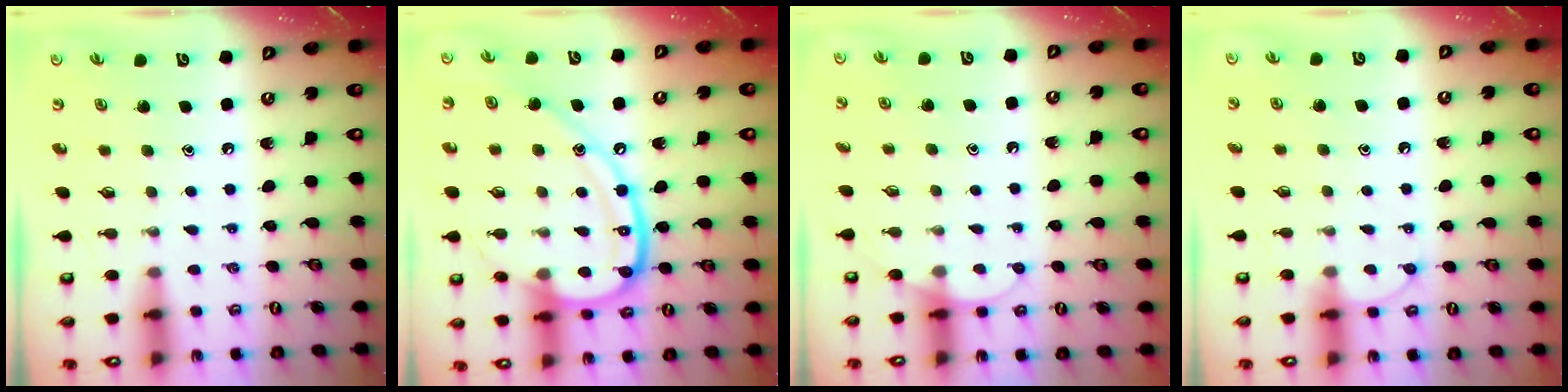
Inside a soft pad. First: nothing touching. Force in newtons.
{"total": 18.1, "press": 18.0, "slide": 1.8}
{"total": 4.1, "press": 4.1, "slide": 0.4}
{"total": 5.8, "press": 5.8, "slide": 0.6}